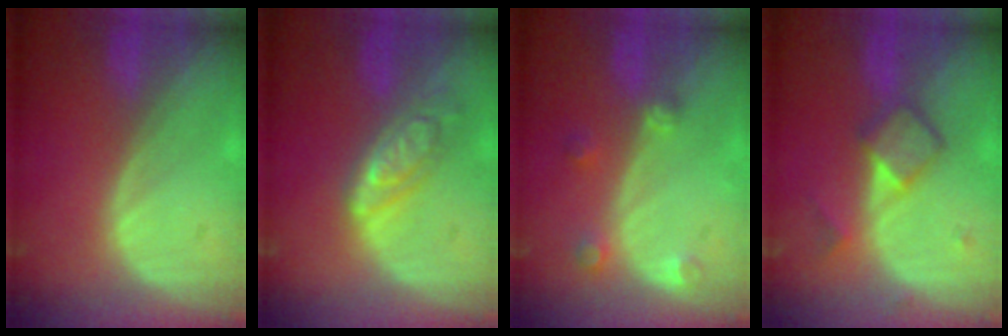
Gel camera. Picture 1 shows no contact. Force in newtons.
{"total": 6.5, "press": 5.7, "slide": 3.0}
{"total": 2.7, "press": 2.6, "slide": 0.4}
{"total": 4.8, "press": 4.6, "slide": 1.3}